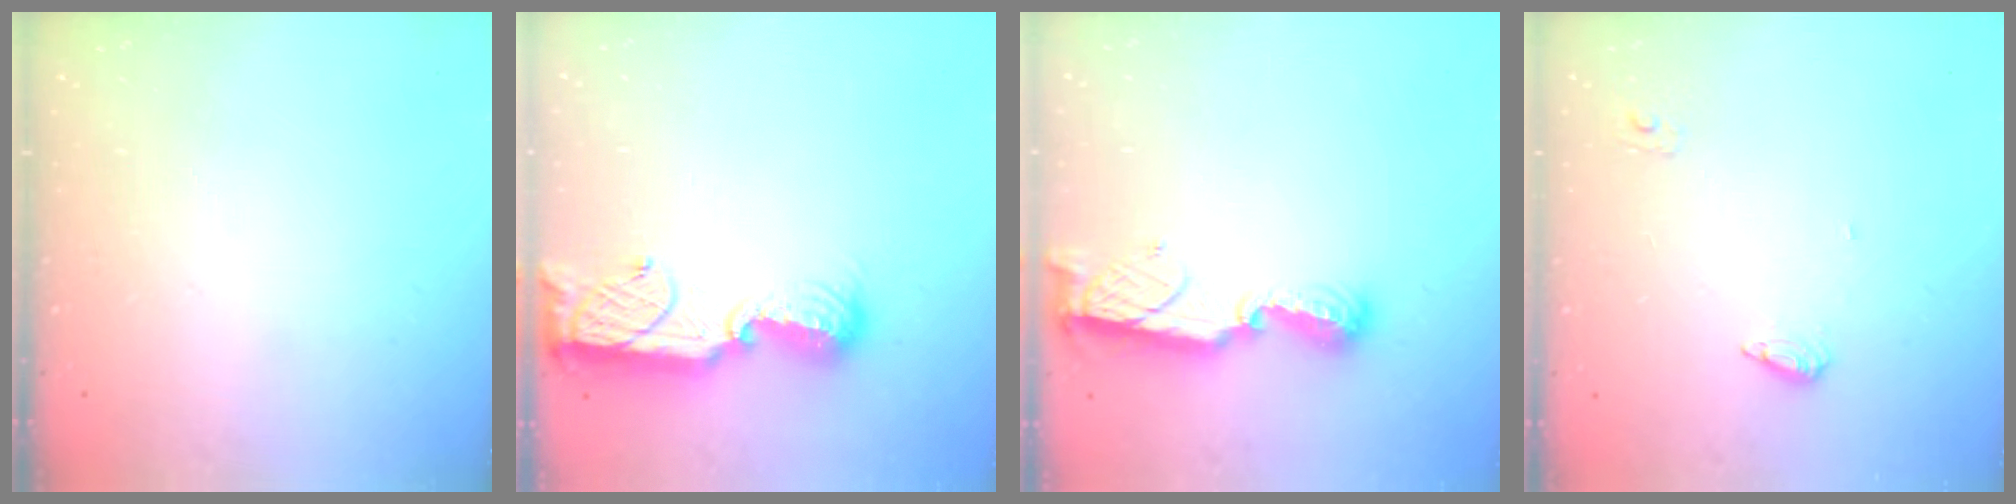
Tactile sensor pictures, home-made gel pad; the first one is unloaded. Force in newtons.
{"total": 11.5, "press": 11.4, "slide": 1.2}
{"total": 8.9, "press": 8.9, "slide": 0.1}
{"total": 7.0, "press": 7.0, "slide": 0.5}